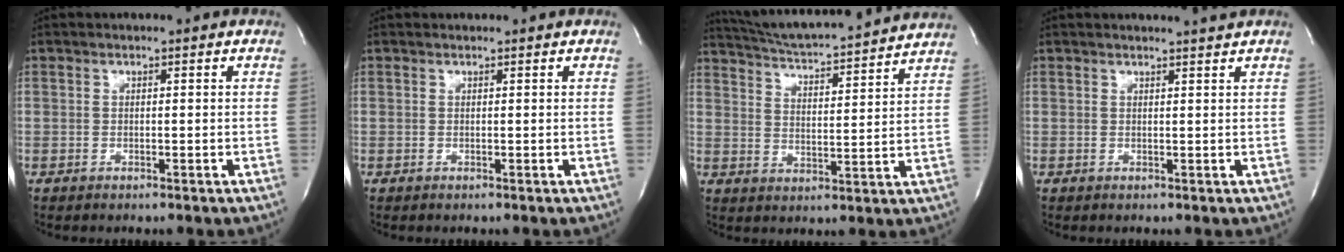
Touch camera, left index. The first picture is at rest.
{"total": 0.6, "force": [0.6, 0.0, 0.0], "torque": [-0.003, 0.008, 0.011]}
{"total": 18.6, "force": [17.3, 0.7, 6.7], "torque": [-0.117, 0.005, 0.249]}
{"total": 2.2, "force": [2.0, -0.8, 0.3], "torque": [-0.010, -0.010, 0.026]}